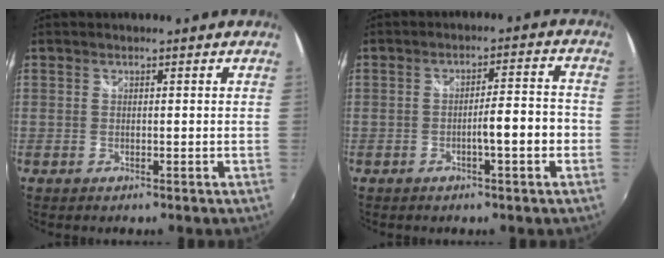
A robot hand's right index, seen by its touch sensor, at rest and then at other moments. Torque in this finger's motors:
{"motor_torque": [1.29, 0.84, 0.27, 0.04]}